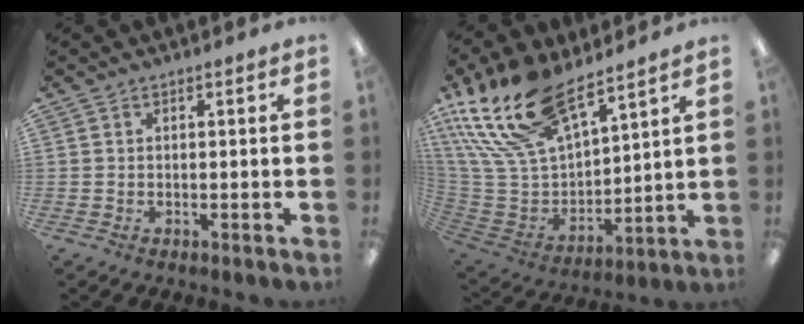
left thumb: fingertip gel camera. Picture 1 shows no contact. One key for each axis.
{"total": 22.2, "fx": 16.1, "fy": 9.3, "fz": 12.0, "tx": -0.278, "ty": -0.088, "tz": 0.294}